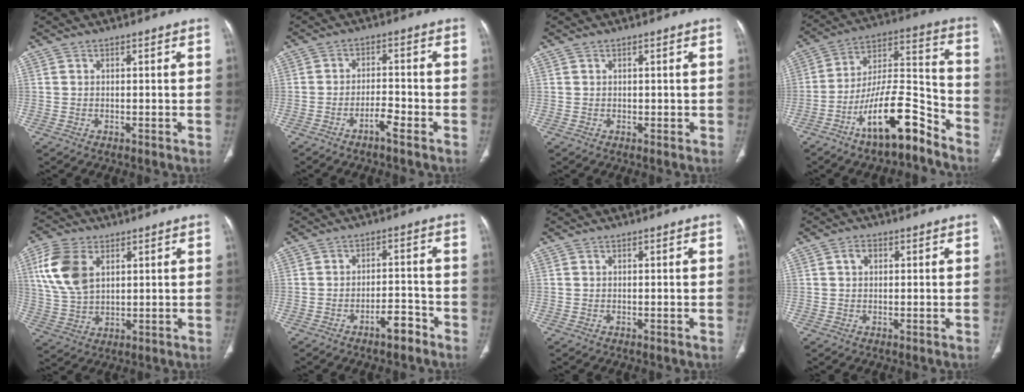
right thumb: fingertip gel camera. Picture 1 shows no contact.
{"total": 3.8, "force": [-2.5, 0.7, 2.7], "torque": [-0.051, 0.021, -0.045]}
{"total": 0.5, "force": [0.3, 0.4, 0.2], "torque": [0.002, 0.001, 0.007]}
{"total": 16.3, "force": [-10.4, 5.0, 11.4], "torque": [-0.187, 0.092, -0.182]}
{"total": 11.1, "force": [3.9, 6.9, 7.7], "torque": [-0.156, -0.003, 0.083]}
{"total": 4.6, "force": [-3.2, 1.7, 2.8], "torque": [-0.037, 0.030, -0.048]}
{"total": 0.0}
{"total": 1.9, "force": [0.6, 1.3, 1.2], "torque": [-0.018, 0.007, 0.009]}